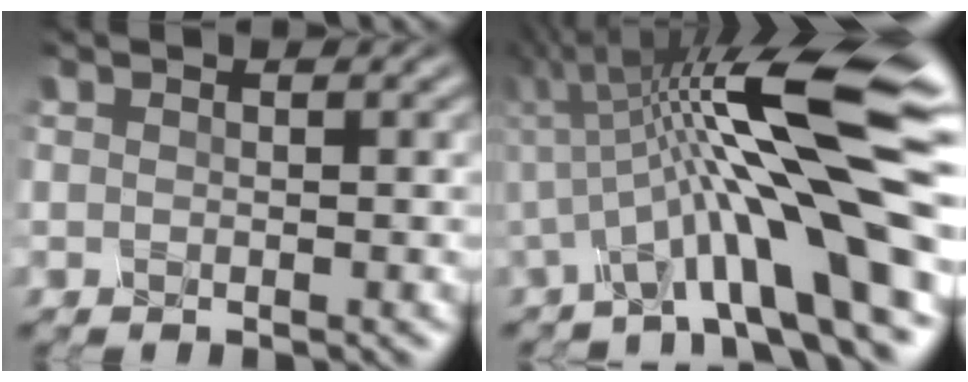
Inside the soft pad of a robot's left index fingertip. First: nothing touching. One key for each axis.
{"total": 12.4, "fx": -1.7, "fy": 1.5, "fz": 12.2, "tx": -0.197, "ty": 0.022, "tz": -0.017}